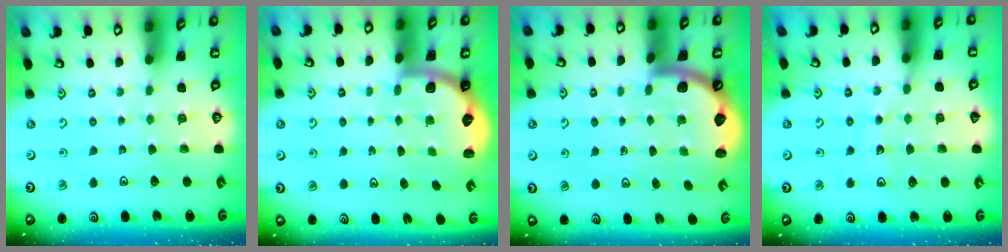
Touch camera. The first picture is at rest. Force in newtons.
{"total": 2.2, "press": 2.1, "slide": 0.8}
{"total": 2.4, "press": 2.4, "slide": 0.3}
{"total": 10.1, "press": 9.5, "slide": 3.3}